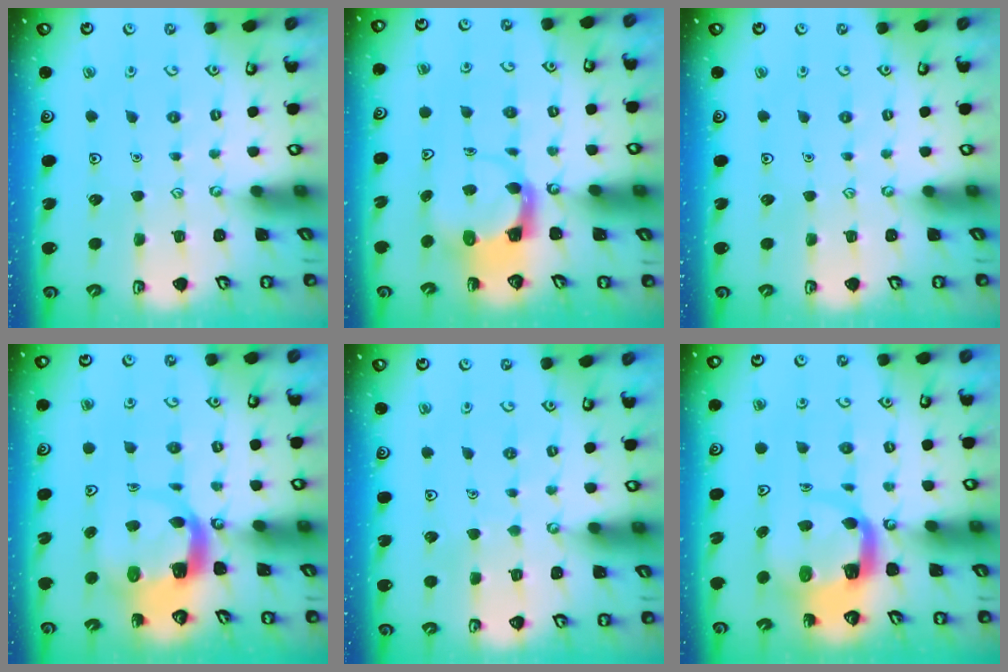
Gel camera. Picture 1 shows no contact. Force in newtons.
{"total": 3.7, "press": 3.6, "slide": 0.5}
{"total": 0.0}
{"total": 5.3, "press": 5.3, "slide": 0.8}
{"total": 3.6, "press": 3.6, "slide": 0.3}
{"total": 7.2, "press": 7.2, "slide": 0.9}